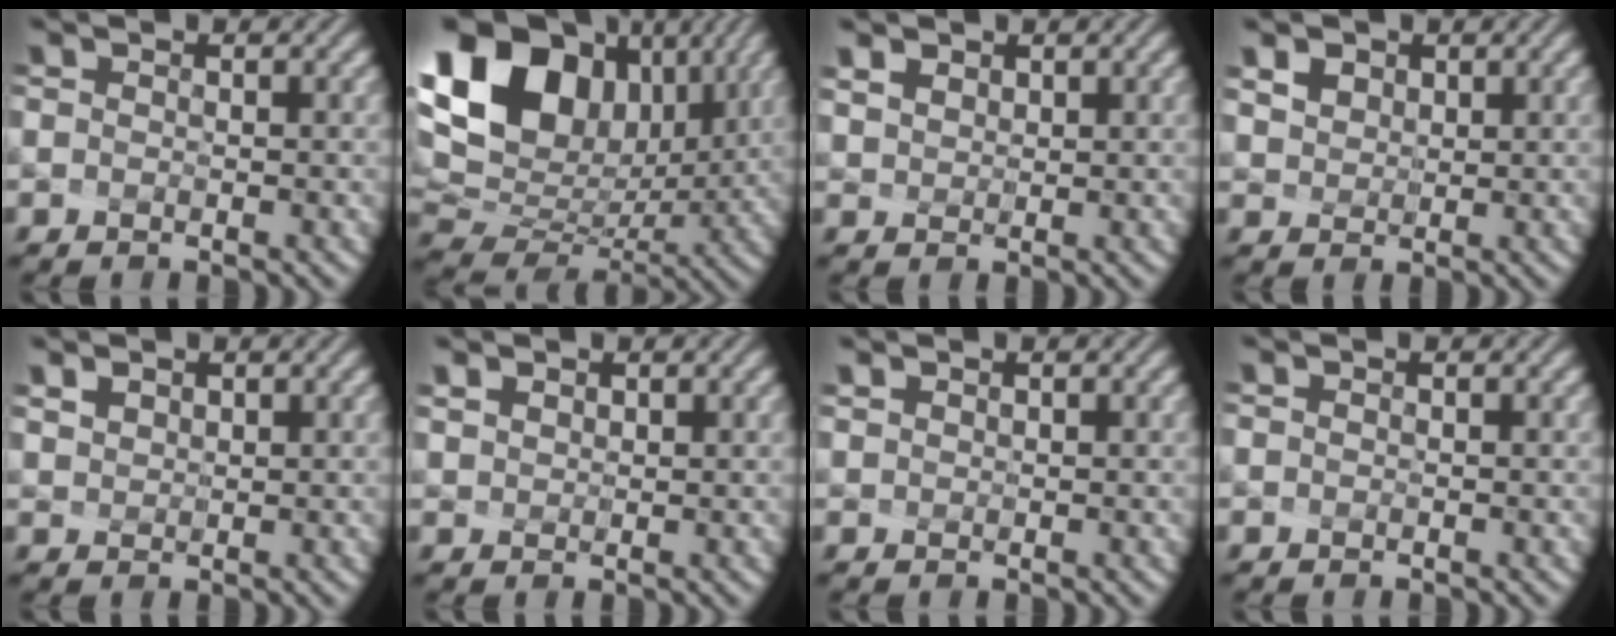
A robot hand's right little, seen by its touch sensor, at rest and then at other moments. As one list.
[{"total": 17.6, "force": [7.0, 12.2, 10.7], "torque": [-0.215, 0.049, 0.138]}, {"total": 2.6, "force": [2.1, 1.4, 0.9], "torque": [-0.033, 0.007, 0.042]}, {"total": 4.4, "force": [2.9, 2.8, 1.8], "torque": [-0.049, 0.010, 0.048]}, {"total": 2.6, "force": [2.0, 1.5, 0.9], "torque": [-0.033, 0.008, 0.038]}, {"total": 1.9, "force": [1.6, 0.9, 0.5], "torque": [-0.022, 0.010, 0.030]}, {"total": 1.2, "force": [1.0, 0.6, 0.2], "torque": [0.003, 0.014, 0.009]}, {"total": 0.0}]